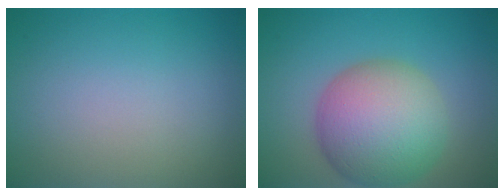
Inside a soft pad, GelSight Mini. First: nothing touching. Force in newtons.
{"total": 9.4, "press": 9.4, "slide": 0.3}